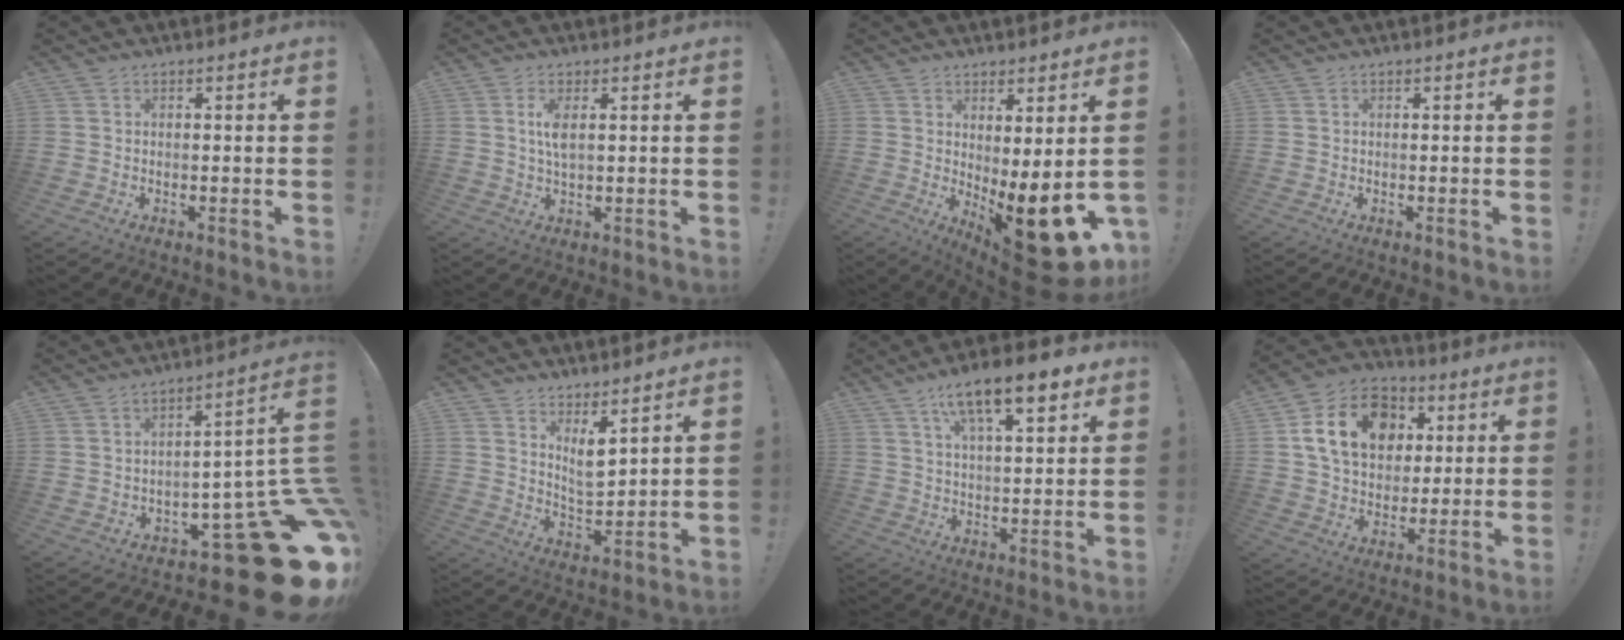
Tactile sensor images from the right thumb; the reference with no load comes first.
{"total": 4.5, "force": [1.2, 1.4, 4.1], "torque": [-0.074, -0.001, 0.018]}
{"total": 15.1, "force": [-3.7, 3.6, 14.1], "torque": [-0.154, -0.011, -0.046]}
{"total": 0.0}
{"total": 22.6, "force": [-10.4, 7.9, 18.4], "torque": [-0.182, 0.038, -0.149]}
{"total": 7.3, "force": [5.0, 2.6, 4.6], "torque": [-0.078, -0.040, 0.095]}
{"total": 14.3, "force": [8.1, 4.5, 10.9], "torque": [-0.173, -0.031, 0.131]}
{"total": 18.3, "force": [5.4, 13.9, 10.6], "torque": [-0.165, -0.005, 0.104]}